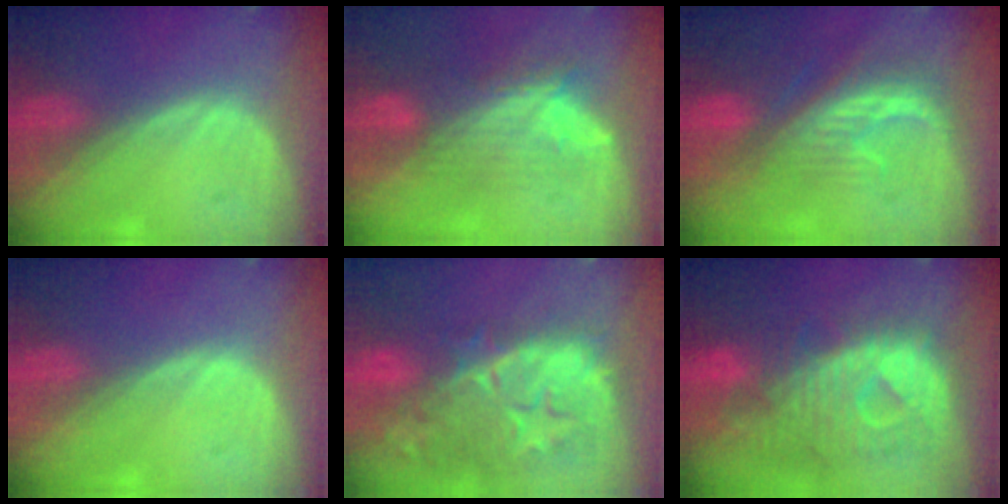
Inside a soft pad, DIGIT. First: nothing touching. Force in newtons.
{"total": 7.3, "press": 7.1, "slide": 1.7}
{"total": 8.0, "press": 7.4, "slide": 3.1}
{"total": 0.0}
{"total": 14.3, "press": 11.9, "slide": 8.0}
{"total": 12.1, "press": 10.5, "slide": 6.1}